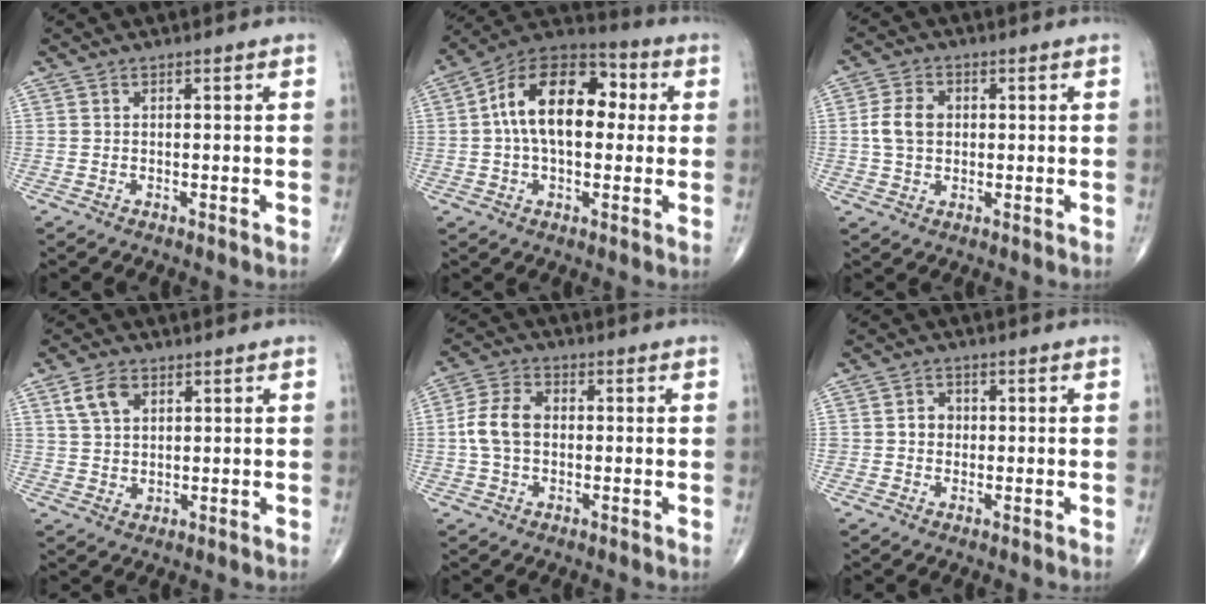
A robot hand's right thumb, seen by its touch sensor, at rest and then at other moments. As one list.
[{"total": 17.2, "force": [2.1, 10.1, 13.7], "torque": [-0.207, 0.036, 0.024]}, {"total": 5.8, "force": [0.4, 4.3, 3.8], "torque": [-0.068, 0.007, 0.005]}, {"total": 5.8, "force": [2.6, 3.7, 3.7], "torque": [-0.059, -0.007, 0.051]}, {"total": 7.6, "force": [-0.1, 5.2, 5.5], "torque": [-0.109, 0.021, -0.009]}, {"total": 3.0, "force": [0.0, 2.8, 1.2], "torque": [0.000, 0.007, -0.005]}]